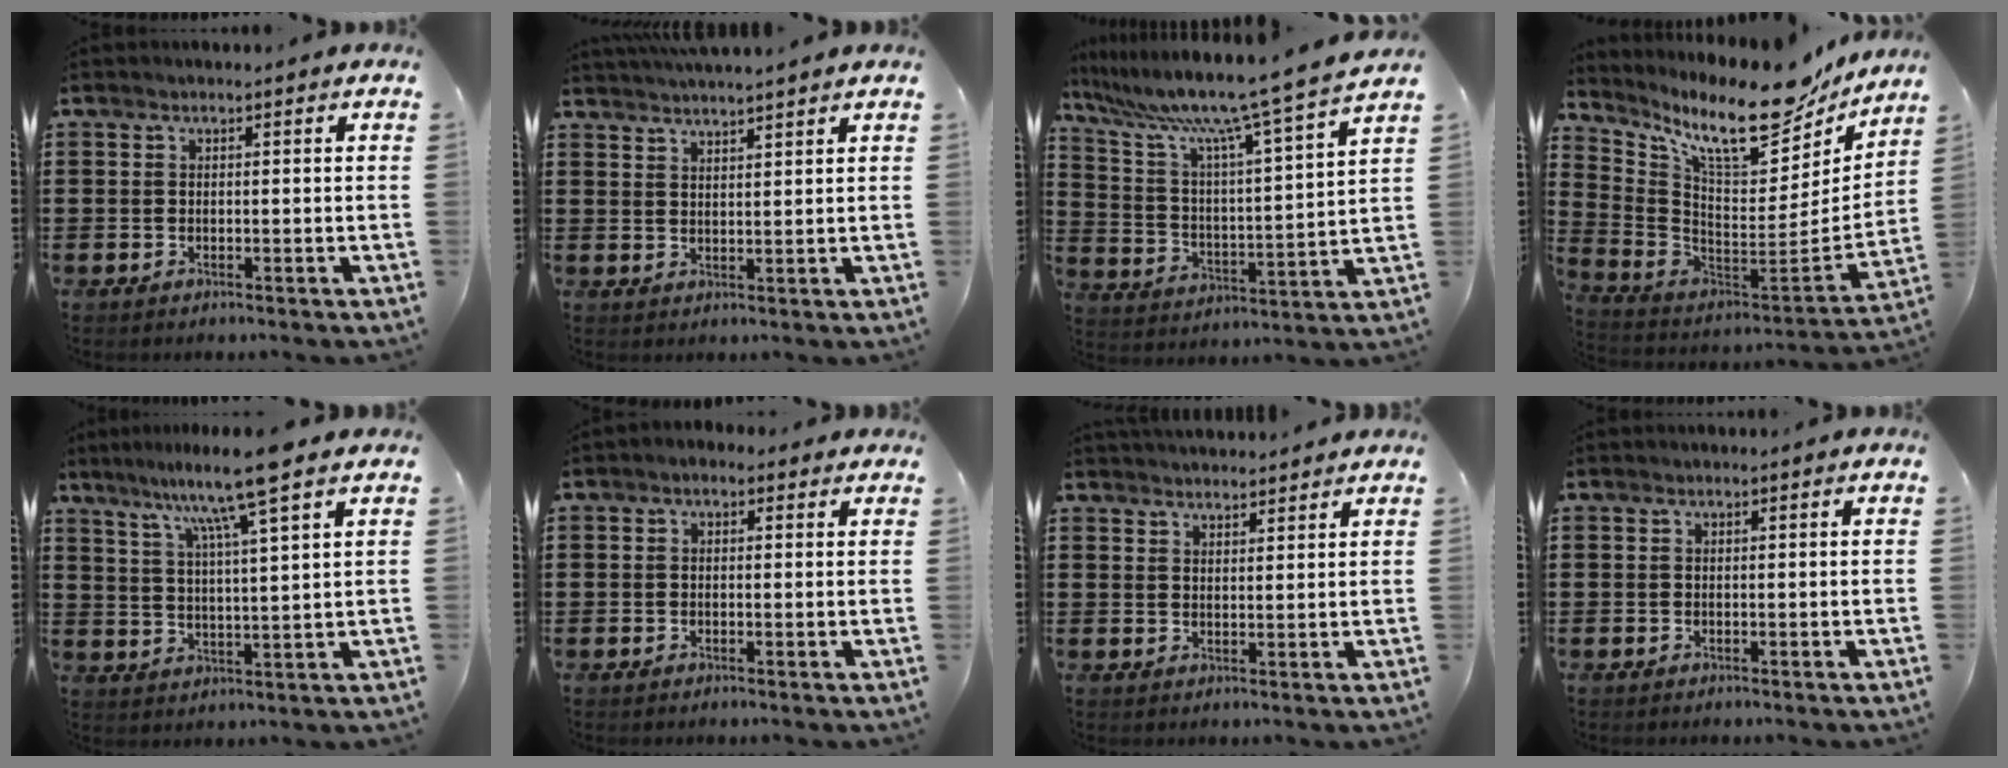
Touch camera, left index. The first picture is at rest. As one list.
[{"total": 2.7, "force": [2.7, -0.5, 0.1], "torque": [-0.010, -0.009, 0.049]}, {"total": 9.9, "force": [8.2, -0.9, 5.4], "torque": [-0.141, -0.063, 0.126]}, {"total": 13.1, "force": [10.0, 3.1, 7.9], "torque": [-0.162, -0.077, 0.165]}, {"total": 9.4, "force": [7.1, -0.5, 6.2], "torque": [-0.131, -0.023, 0.118]}, {"total": 1.1, "force": [-0.1, 0.9, 0.7], "torque": [-0.015, 0.006, -0.003]}, {"total": 2.5, "force": [2.5, 0.1, -0.2], "torque": [-0.003, -0.005, 0.050]}, {"total": 0.0}]